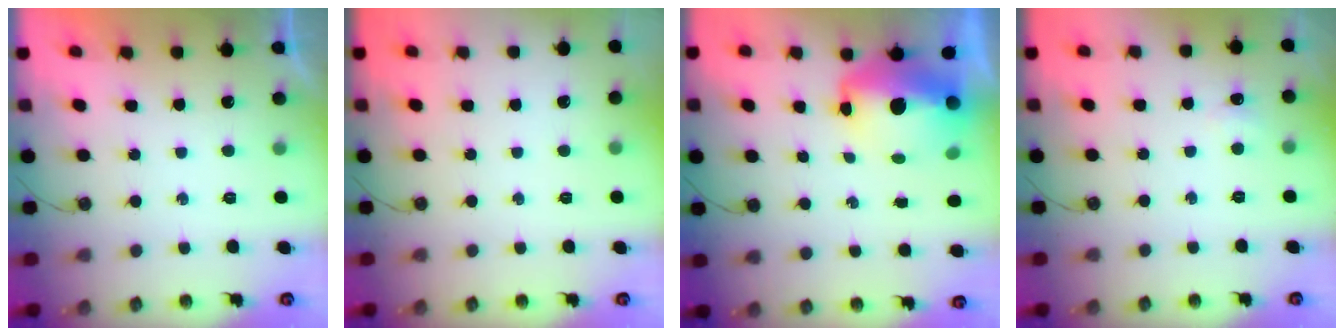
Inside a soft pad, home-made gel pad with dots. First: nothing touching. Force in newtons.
{"total": 0.0}
{"total": 12.9, "press": 12.8, "slide": 1.5}
{"total": 3.9, "press": 3.9, "slide": 0.6}